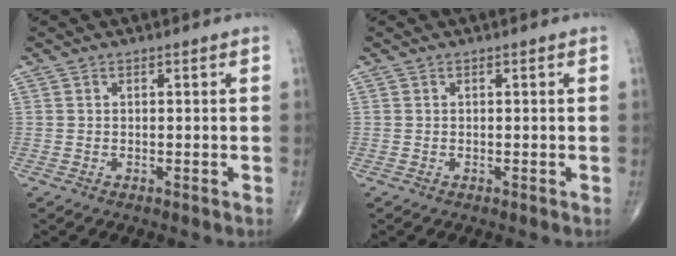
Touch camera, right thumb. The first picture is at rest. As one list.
[{"total": 0.0}]